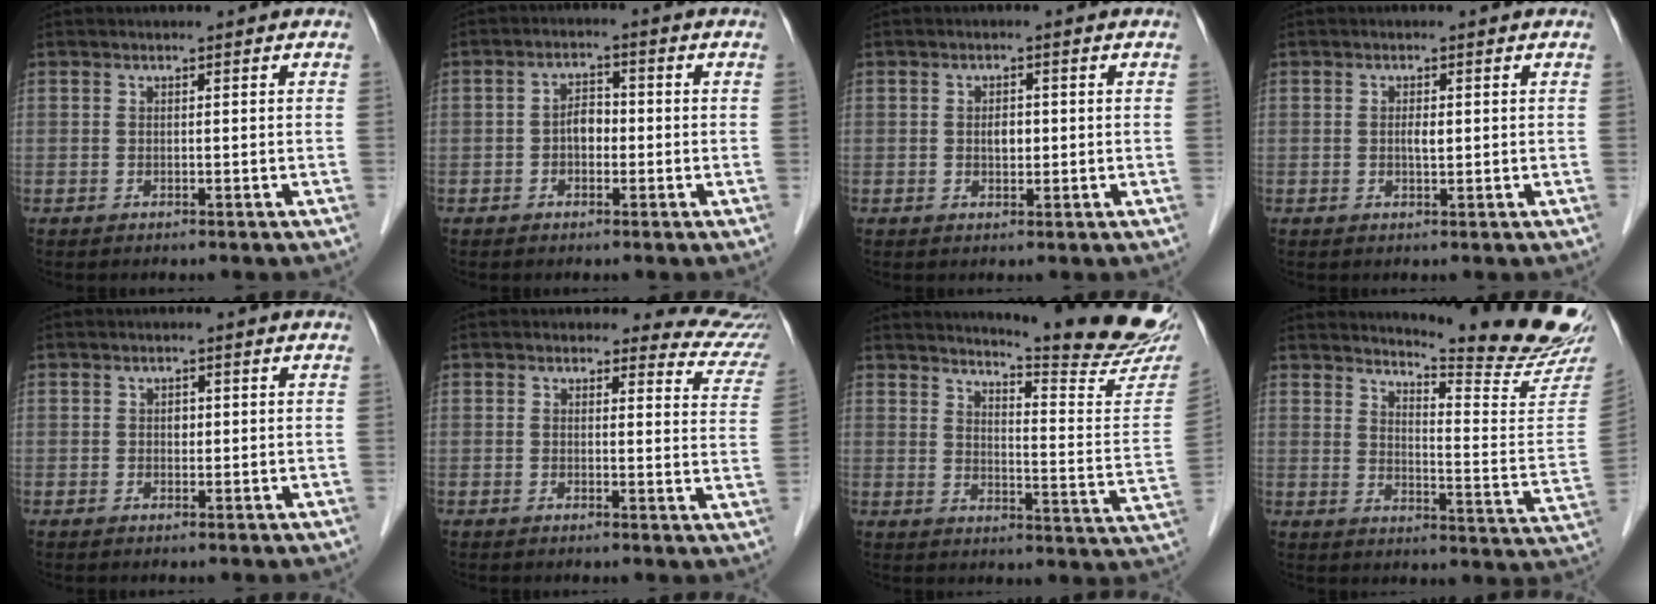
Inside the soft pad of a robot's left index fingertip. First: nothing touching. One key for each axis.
{"total": 3.1, "fx": -0.8, "fy": 1.9, "fz": 2.2, "tx": -0.040, "ty": 0.010, "tz": -0.017}
{"total": 2.0, "fx": -0.1, "fy": 1.2, "fz": 1.6, "tx": -0.029, "ty": -0.001, "tz": -0.001}
{"total": 1.4, "fx": 0.0, "fy": 0.5, "fz": 1.3, "tx": -0.026, "ty": -0.002, "tz": 0.000}
{"total": 1.0, "fx": 0.0, "fy": 0.8, "fz": 0.7, "tx": -0.011, "ty": -0.001, "tz": -0.002}
{"total": 9.2, "fx": 8.6, "fy": 3.1, "fz": 0.1, "tx": 0.045, "ty": -0.046, "tz": 0.046}
{"total": 18.9, "fx": 17.6, "fy": -0.5, "fz": 7.0, "tx": -0.108, "ty": -0.118, "tz": 0.210}
{"total": 18.3, "fx": 17.3, "fy": -1.1, "fz": 5.8, "tx": -0.097, "ty": -0.133, "tz": 0.208}